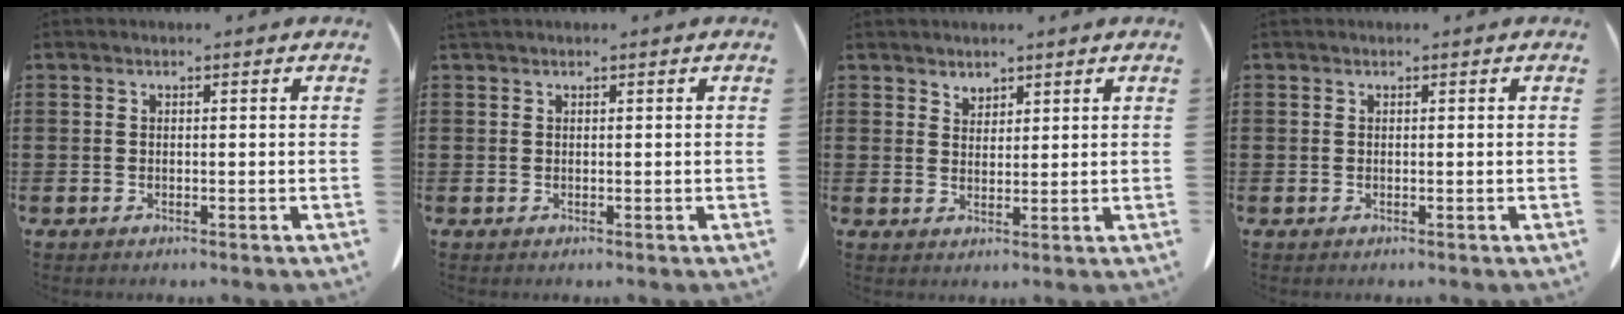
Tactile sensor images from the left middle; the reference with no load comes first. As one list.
[{"total": 0.6, "force": [0.5, 0.1, 0.2], "torque": [-0.007, -0.001, 0.011]}, {"total": 2.2, "force": [2.0, 0.7, 0.0], "torque": [-0.004, 0.000, 0.041]}, {"total": 0.0}]